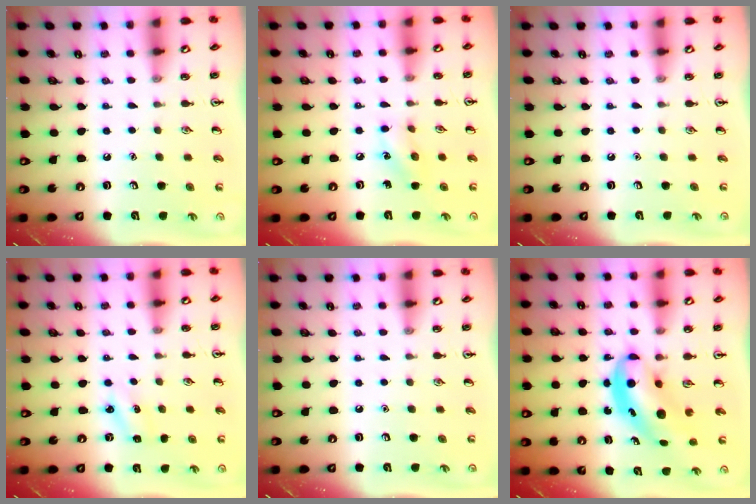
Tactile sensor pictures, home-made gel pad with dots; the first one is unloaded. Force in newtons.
{"total": 7.3, "press": 7.2, "slide": 1.3}
{"total": 0.0}
{"total": 2.5, "press": 2.3, "slide": 0.8}
{"total": 0.0}
{"total": 7.2, "press": 7.1, "slide": 1.3}